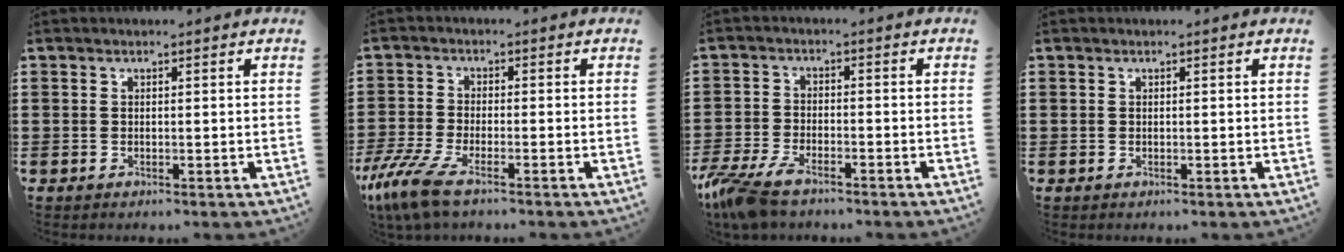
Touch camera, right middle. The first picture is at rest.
{"total": 6.3, "force": [-4.2, 1.3, 4.5], "torque": [-0.123, -0.021, -0.088]}
{"total": 5.7, "force": [-4.4, 1.5, 3.3], "torque": [-0.097, -0.011, -0.094]}
{"total": 0.0}